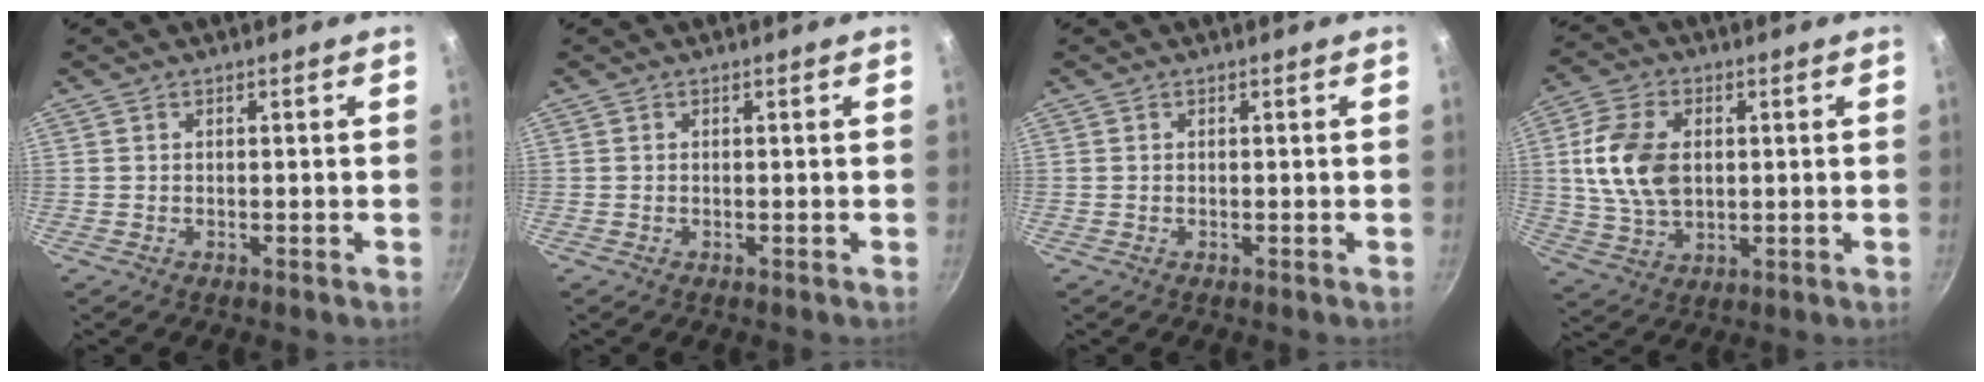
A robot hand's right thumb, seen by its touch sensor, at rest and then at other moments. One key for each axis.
{"total": 0.0}
{"total": 0.0}
{"total": 12.5, "fx": 1.5, "fy": 8.3, "fz": 9.2, "tx": -0.163, "ty": -0.002, "tz": 0.031}